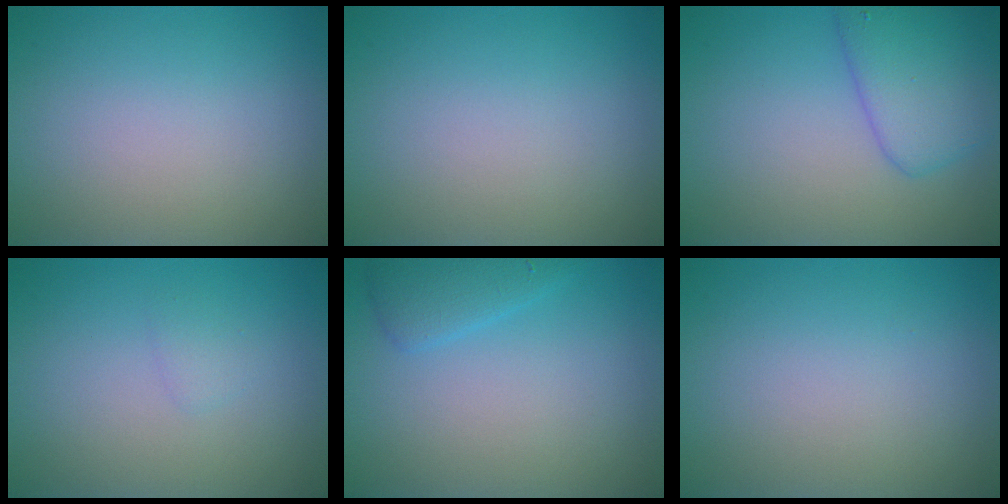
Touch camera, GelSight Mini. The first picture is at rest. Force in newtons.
{"total": 0.0}
{"total": 4.4, "press": 4.3, "slide": 0.3}
{"total": 0.8, "press": 0.8, "slide": 0.1}
{"total": 2.2, "press": 2.2, "slide": 0.2}
{"total": 0.0}